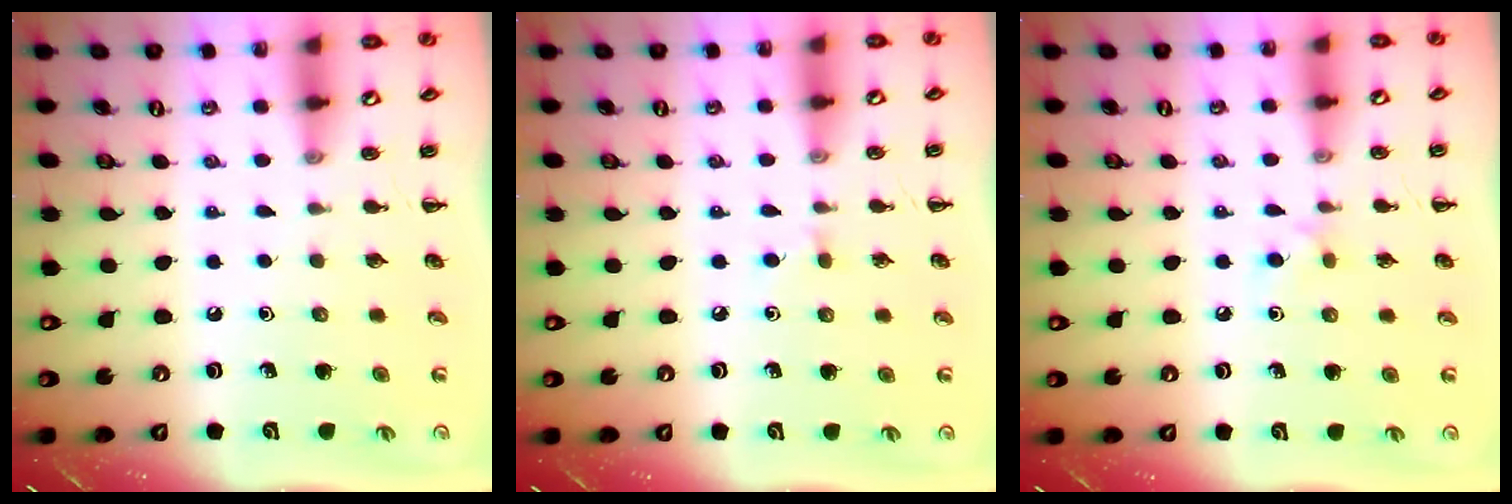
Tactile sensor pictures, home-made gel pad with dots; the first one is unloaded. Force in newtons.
{"total": 3.2, "press": 3.1, "slide": 1.1}
{"total": 5.0, "press": 4.8, "slide": 1.4}